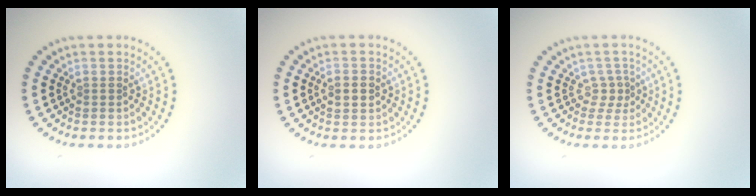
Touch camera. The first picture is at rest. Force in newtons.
{"total": 2.1, "press": 2.1, "slide": 0.1}
{"total": 1.4, "press": 0.9, "slide": 1.0}